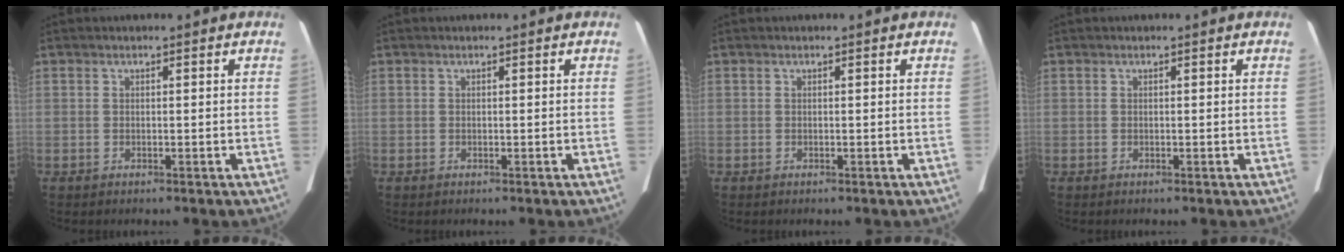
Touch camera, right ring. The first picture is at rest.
{"total": 0.0}
{"total": 0.0}
{"total": 0.0}